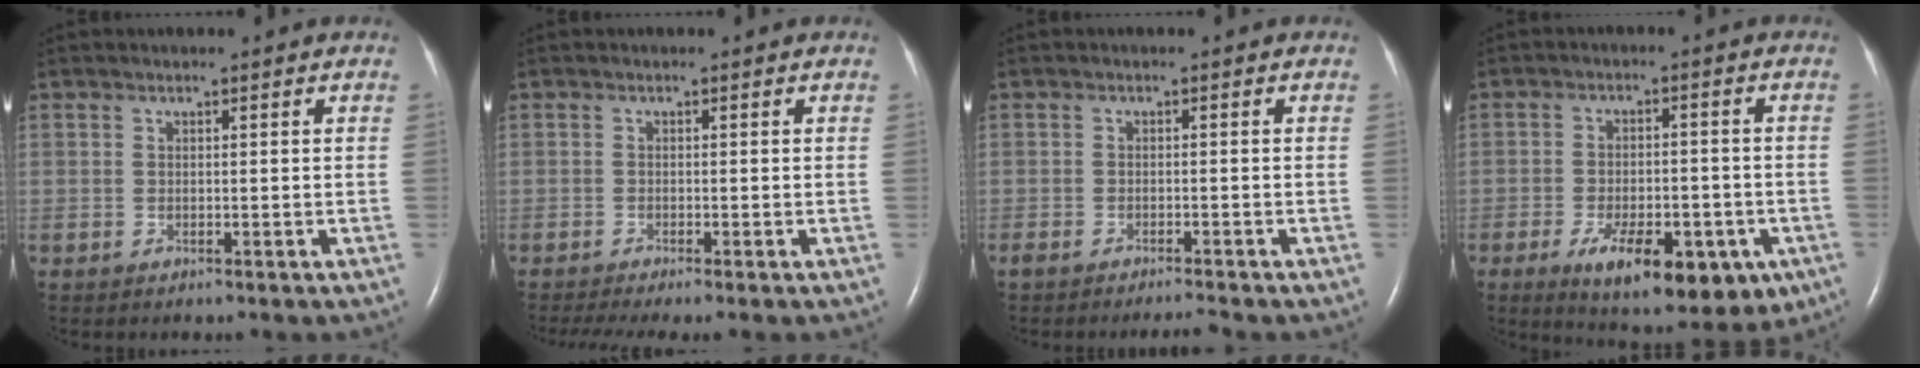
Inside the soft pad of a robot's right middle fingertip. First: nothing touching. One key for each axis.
{"total": 4.8, "fx": -3.6, "fy": 0.1, "fz": 3.1, "tx": -0.050, "ty": -0.013, "tz": -0.059}
{"total": 2.1, "fx": -1.9, "fy": -0.4, "fz": 0.6, "tx": -0.015, "ty": -0.006, "tz": -0.034}
{"total": 14.7, "fx": -7.2, "fy": 6.2, "fz": 11.2, "tx": -0.146, "ty": -0.008, "tz": -0.094}